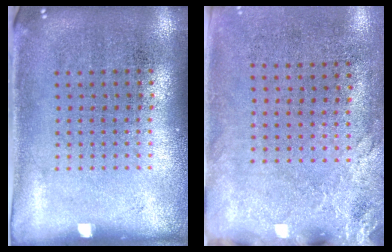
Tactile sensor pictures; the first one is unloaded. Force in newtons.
{"total": 2.5, "press": 2.1, "slide": 1.5}